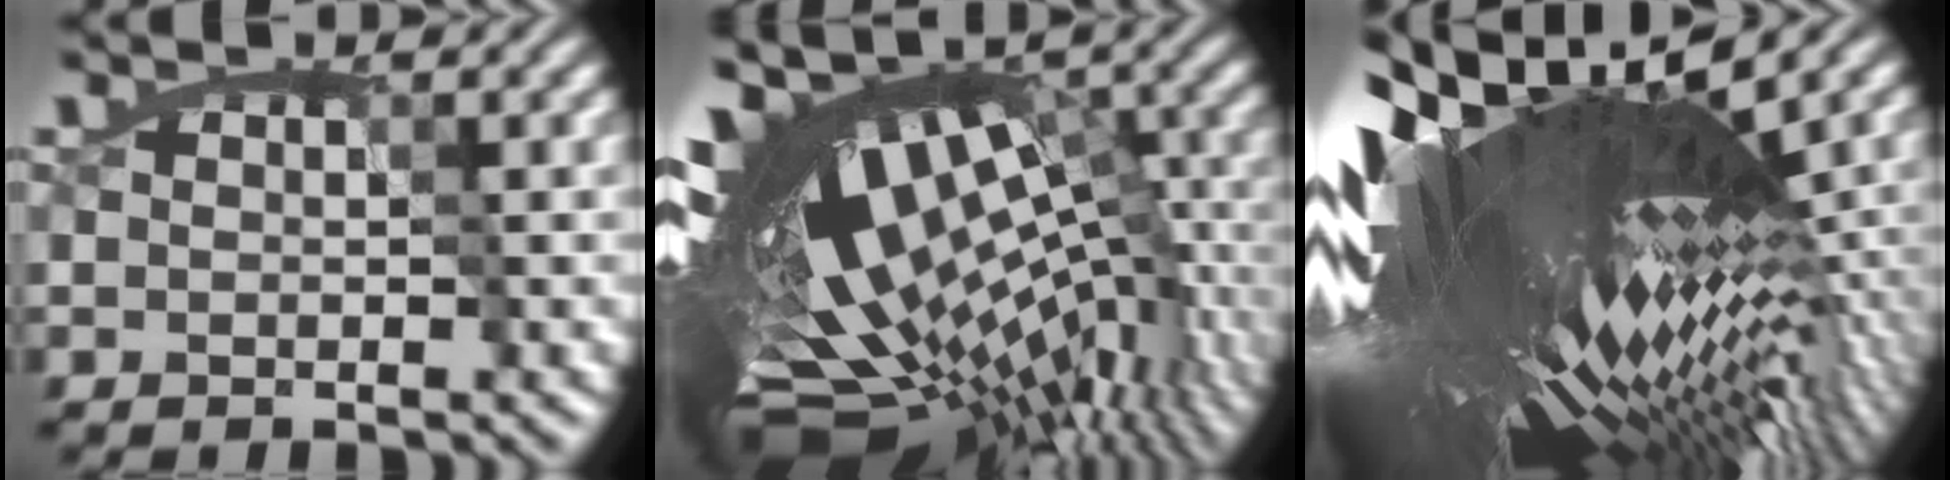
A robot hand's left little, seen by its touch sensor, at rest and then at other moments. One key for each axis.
{"total": 15.8, "fx": -1.7, "fy": 6.9, "fz": 14.2, "tx": -0.186, "ty": 0.000, "tz": 0.002}
{"total": 18.2, "fx": 1.4, "fy": 3.8, "fz": 17.7, "tx": -0.306, "ty": -0.019, "tz": 0.052}